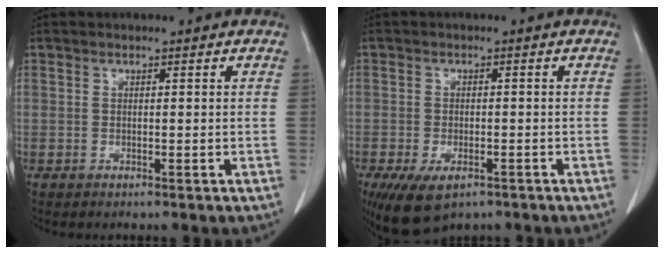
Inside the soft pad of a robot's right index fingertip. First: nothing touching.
{"total": 7.4, "force": [-4.6, 3.5, 4.6], "torque": [-0.078, -0.009, -0.070]}